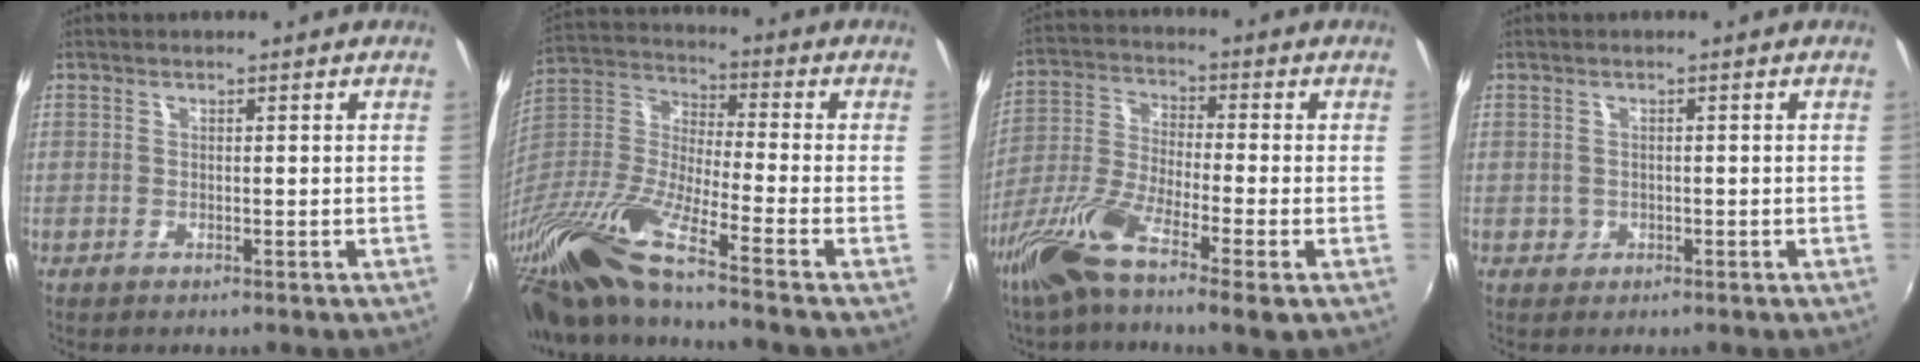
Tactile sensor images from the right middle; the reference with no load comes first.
{"total": 21.5, "force": [-16.0, 0.7, 14.3], "torque": [-0.272, -0.048, -0.309]}
{"total": 12.4, "force": [-7.2, 2.0, 9.9], "torque": [-0.215, -0.021, -0.150]}
{"total": 1.2, "force": [-0.3, 1.2, 0.1], "torque": [-0.001, -0.002, -0.003]}